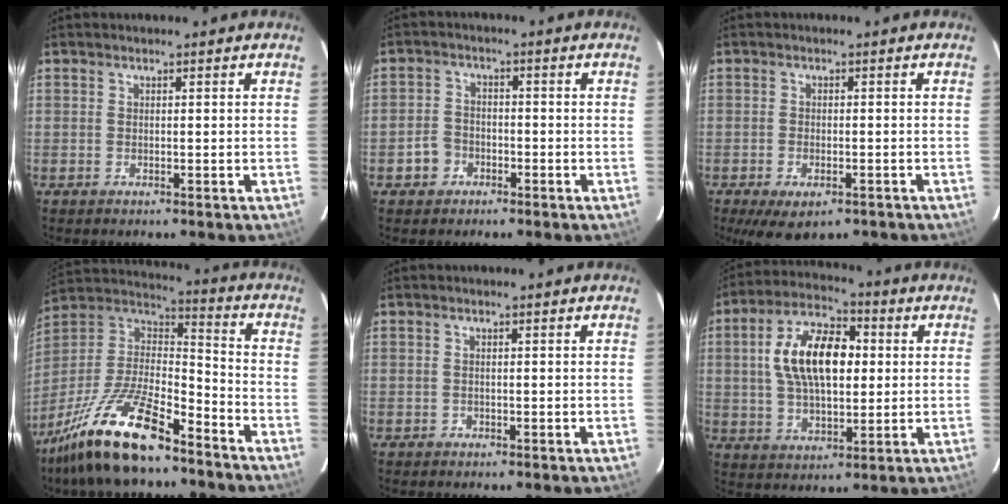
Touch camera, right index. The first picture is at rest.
{"total": 4.3, "force": [-2.3, 3.5, 0.9], "torque": [-0.024, 0.012, -0.038]}
{"total": 7.0, "force": [-4.4, 3.4, 4.4], "torque": [-0.095, -0.025, -0.065]}
{"total": 20.3, "force": [-14.3, 5.9, 13.1], "torque": [-0.272, -0.016, -0.260]}
{"total": 0.7, "force": [-0.4, 0.5, -0.1], "torque": [0.003, 0.001, -0.006]}
{"total": 14.9, "force": [2.2, 7.9, 12.5], "torque": [-0.228, 0.026, 0.038]}